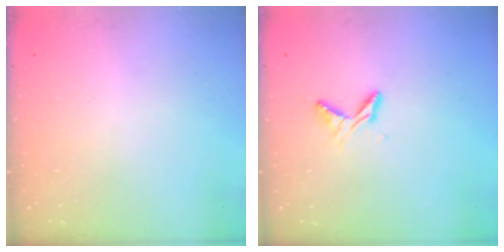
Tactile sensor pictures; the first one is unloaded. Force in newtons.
{"total": 6.1, "press": 6.1, "slide": 0.6}